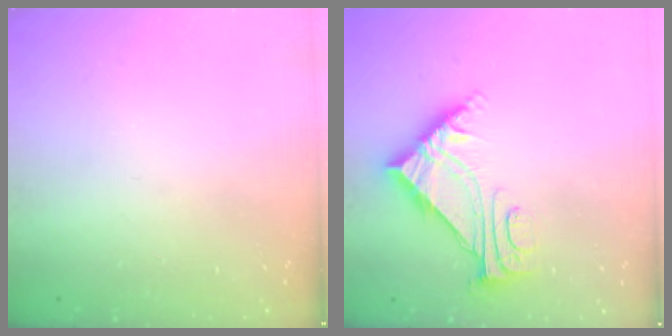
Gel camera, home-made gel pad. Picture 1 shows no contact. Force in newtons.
{"total": 8.0, "press": 8.0, "slide": 0.8}